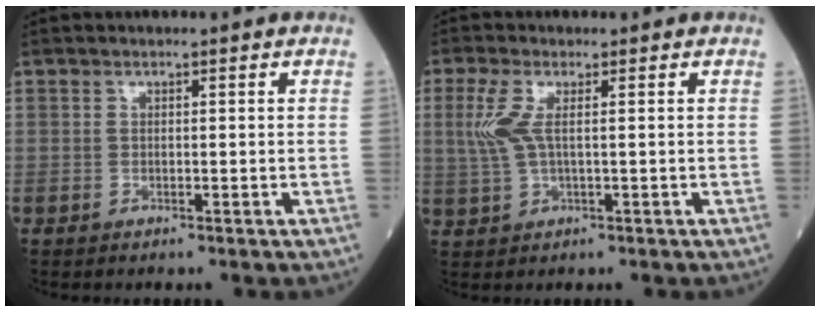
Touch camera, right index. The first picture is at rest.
{"total": 4.6, "force": [0.9, 1.3, 4.3], "torque": [-0.118, 0.003, 0.018]}